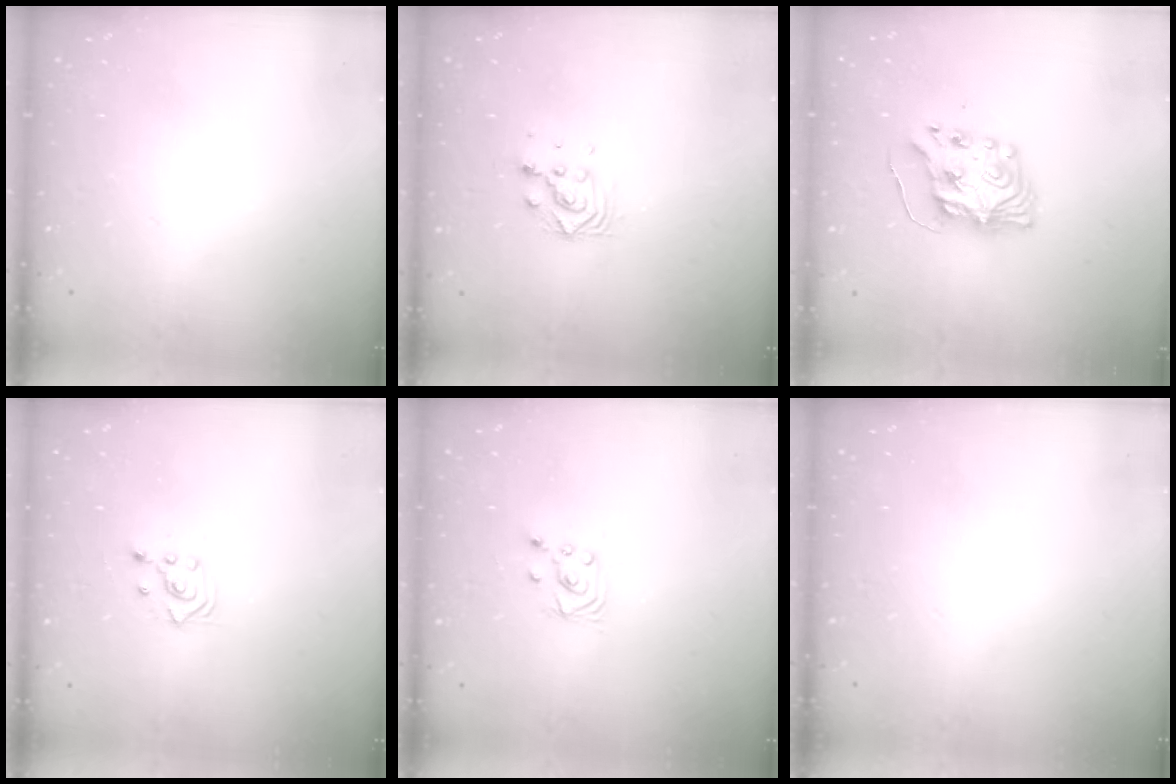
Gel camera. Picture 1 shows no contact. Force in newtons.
{"total": 6.1, "press": 6.1, "slide": 0.2}
{"total": 8.2, "press": 8.2, "slide": 0.6}
{"total": 2.4, "press": 2.2, "slide": 0.8}
{"total": 3.0, "press": 3.0, "slide": 0.3}
{"total": 0.0}